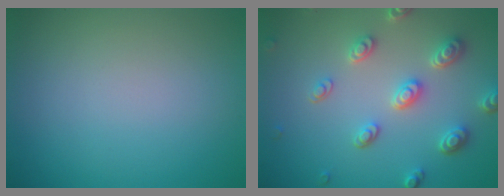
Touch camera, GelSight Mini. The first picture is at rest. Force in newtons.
{"total": 4.4, "press": 3.6, "slide": 2.6}